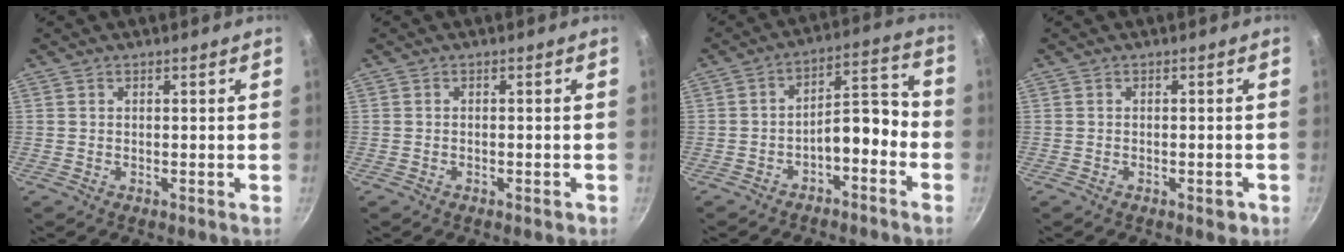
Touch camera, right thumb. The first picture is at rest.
{"total": 1.0, "force": [-0.6, 0.4, 0.6], "torque": [-0.012, 0.006, -0.005]}
{"total": 8.3, "force": [-3.9, 3.8, 6.2], "torque": [-0.077, 0.071, -0.056]}
{"total": 2.2, "force": [-1.0, 1.0, 1.7], "torque": [-0.019, 0.007, -0.009]}